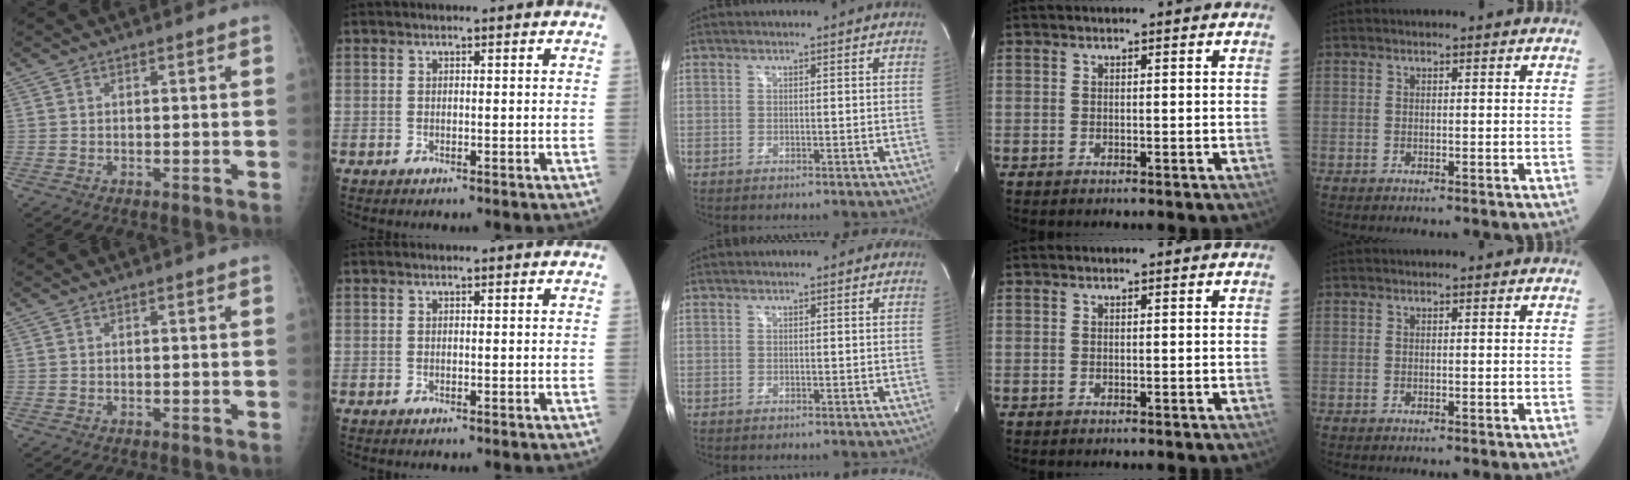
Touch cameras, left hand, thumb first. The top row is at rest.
{}